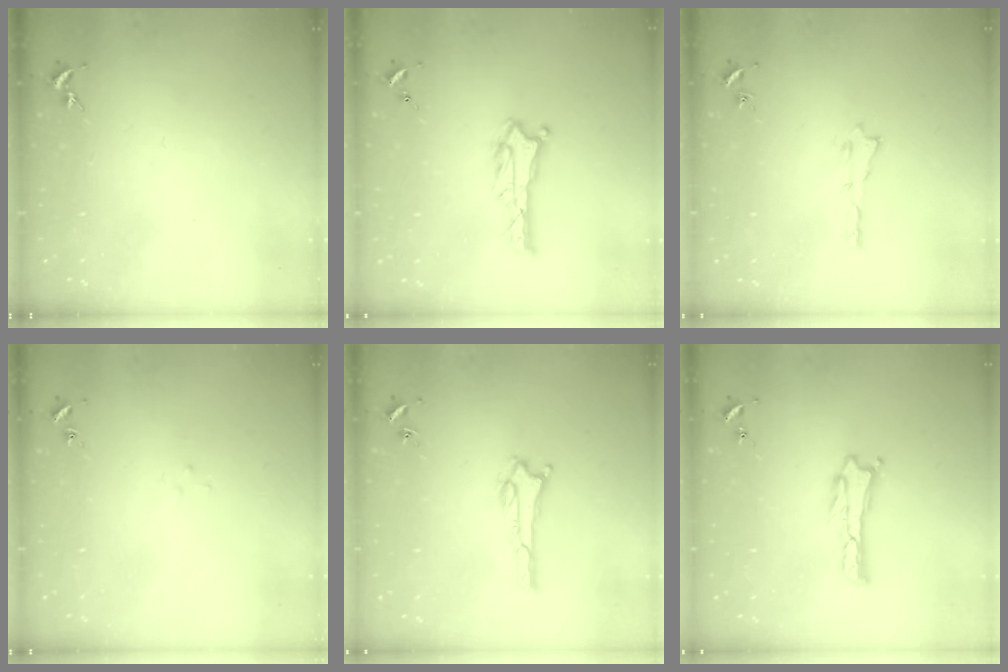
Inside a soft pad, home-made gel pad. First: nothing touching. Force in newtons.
{"total": 0.7, "press": 0.7, "slide": 0.1}
{"total": 0.0}
{"total": 1.8, "press": 1.8, "slide": 0.1}
{"total": 1.1, "press": 1.0, "slide": 0.1}
{"total": 0.0}